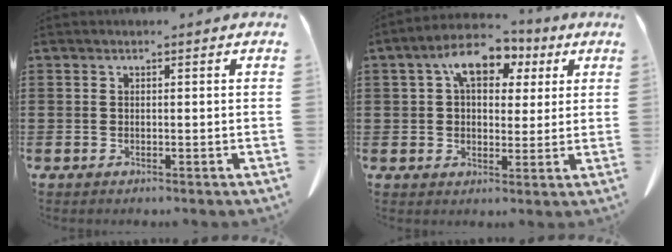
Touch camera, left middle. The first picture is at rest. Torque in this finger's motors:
{"motor_torque": [1.19, 0.95, 0.39, 0.19]}